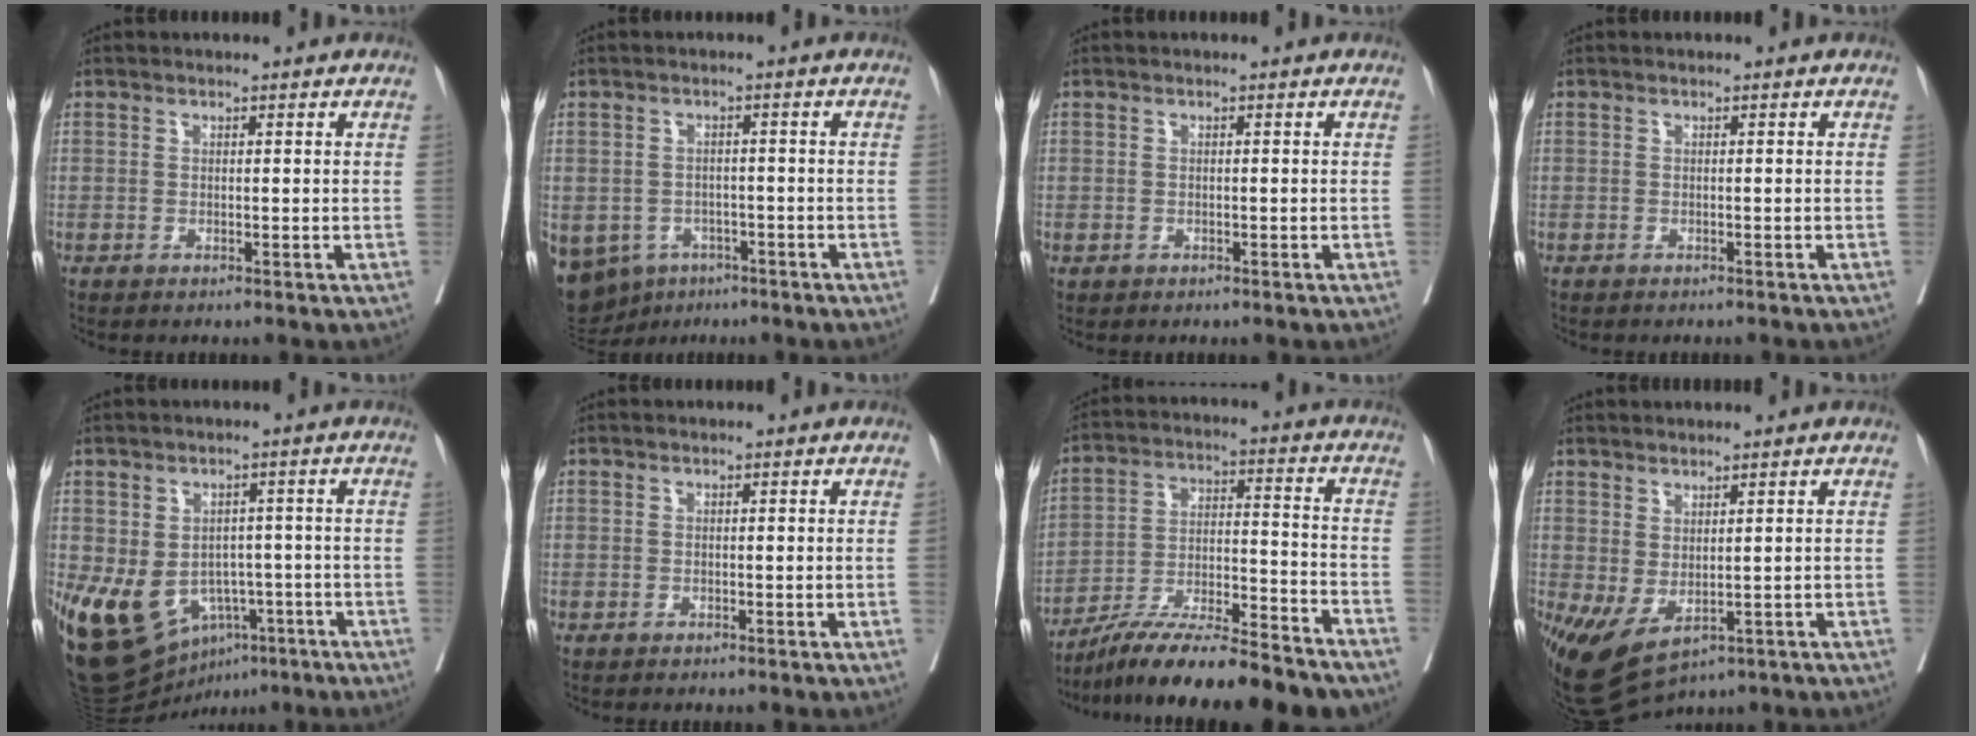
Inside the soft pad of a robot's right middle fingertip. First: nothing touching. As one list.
[{"total": 17.3, "force": [-8.3, 13.5, 6.8], "torque": [-0.215, -0.004, -0.107]}, {"total": 0.5, "force": [-0.2, 0.5, 0.1], "torque": [-0.003, 0.003, 0.000]}, {"total": 1.1, "force": [-1.0, 0.3, 0.3], "torque": [-0.007, -0.002, -0.016]}, {"total": 15.2, "force": [-6.3, 11.0, 8.4], "torque": [-0.165, 0.010, -0.079]}, {"total": 0.0}, {"total": 17.3, "force": [-14.7, 1.4, 9.0], "torque": [-0.161, -0.010, -0.250]}, {"total": 7.0, "force": [-2.3, 3.1, 5.9], "torque": [-0.103, -0.010, -0.017]}]